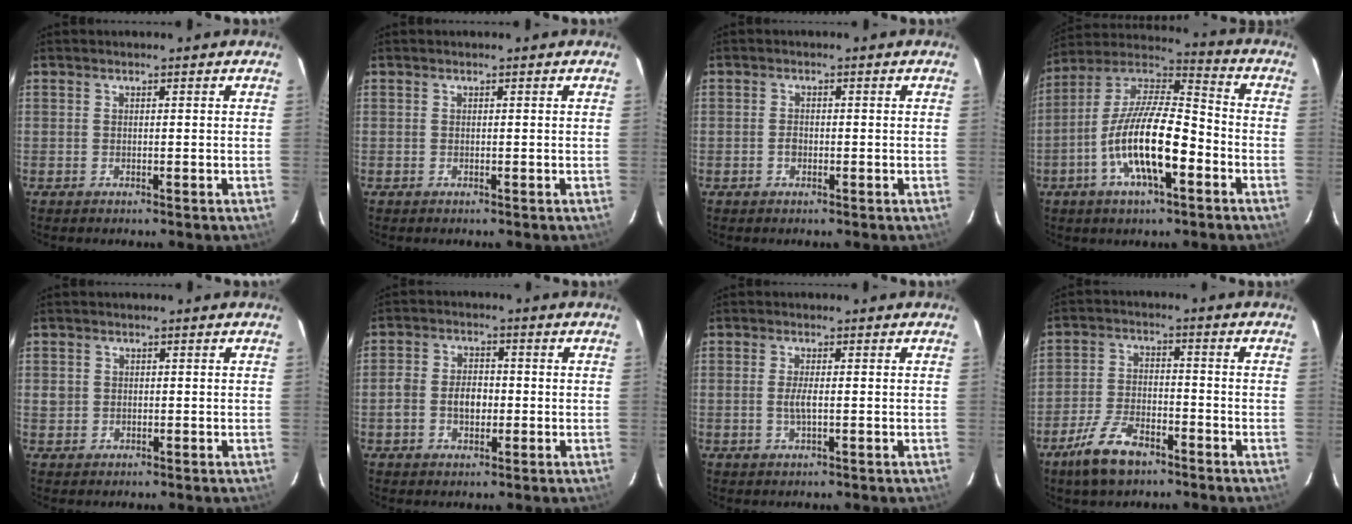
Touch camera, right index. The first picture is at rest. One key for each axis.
{"total": 0.0}
{"total": 1.4, "fx": -0.5, "fy": 1.0, "fz": 0.8, "tx": -0.015, "ty": 0.003, "tz": -0.011}
{"total": 17.2, "fx": -6.2, "fy": 5.4, "fz": 15.1, "tx": -0.290, "ty": -0.004, "tz": -0.122}
{"total": 2.2, "fx": 0.0, "fy": 2.1, "fz": 0.6, "tx": -0.010, "ty": 0.004, "tz": 0.001}
{"total": 5.6, "fx": -1.2, "fy": 3.8, "fz": 3.9, "tx": -0.082, "ty": 0.013, "tz": -0.021}
{"total": 2.4, "fx": -0.3, "fy": 0.4, "fz": 2.4, "tx": -0.048, "ty": -0.003, "tz": -0.006}
{"total": 9.6, "fx": -6.5, "fy": 4.2, "fz": 5.7, "tx": -0.134, "ty": -0.002, "tz": -0.120}